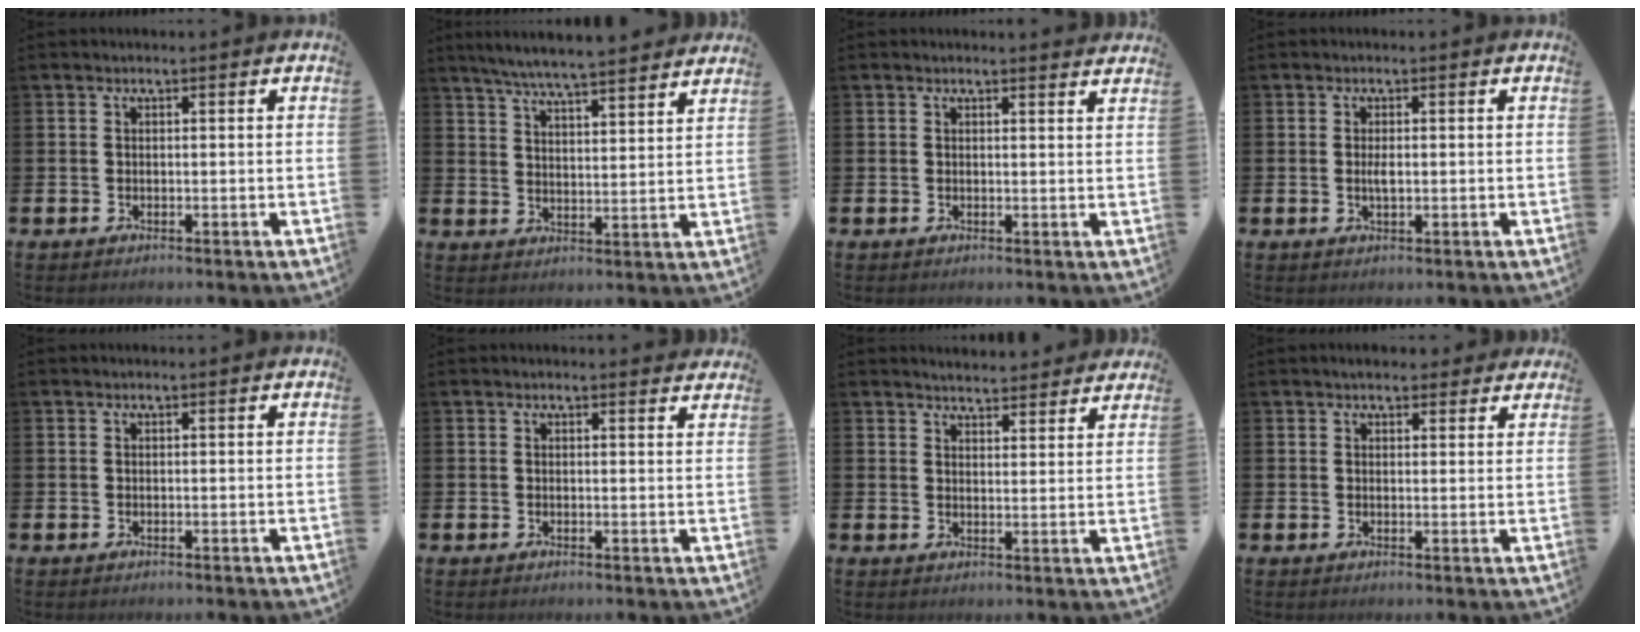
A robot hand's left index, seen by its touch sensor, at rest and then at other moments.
{"total": 6.5, "force": [6.2, -0.1, 1.7], "torque": [-0.056, -0.037, 0.110]}
{"total": 1.3, "force": [1.3, -0.1, 0.0], "torque": [0.008, -0.010, 0.022]}
{"total": 1.6, "force": [0.1, 0.5, 1.5], "torque": [-0.022, -0.001, -0.002]}
{"total": 0.0}
{"total": 0.9, "force": [0.9, 0.1, 0.0], "torque": [0.007, -0.002, 0.016]}
{"total": 3.9, "force": [3.9, 0.6, 0.0], "torque": [-0.009, -0.021, 0.071]}
{"total": 2.7, "force": [2.5, 1.1, 0.2], "torque": [0.000, -0.005, 0.043]}